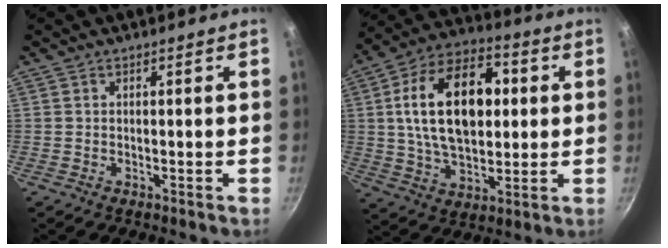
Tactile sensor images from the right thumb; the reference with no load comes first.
{"total": 20.9, "force": [3.2, 12.3, 16.6], "torque": [-0.262, 0.013, 0.052]}